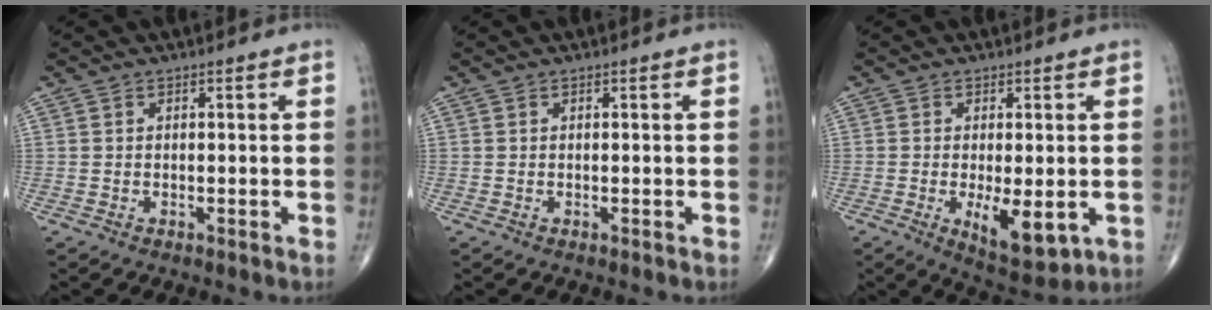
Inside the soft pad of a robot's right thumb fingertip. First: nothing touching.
{"total": 0.0}
{"total": 8.5, "force": [-1.9, 3.4, 7.6], "torque": [-0.108, -0.021, -0.022]}